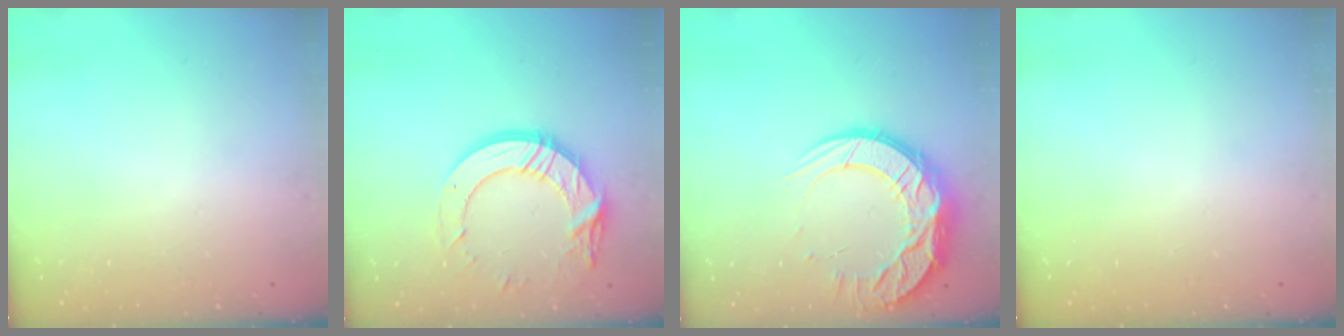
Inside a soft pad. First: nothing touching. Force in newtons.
{"total": 15.2, "press": 15.1, "slide": 1.5}
{"total": 16.5, "press": 16.5, "slide": 1.4}
{"total": 0.0}